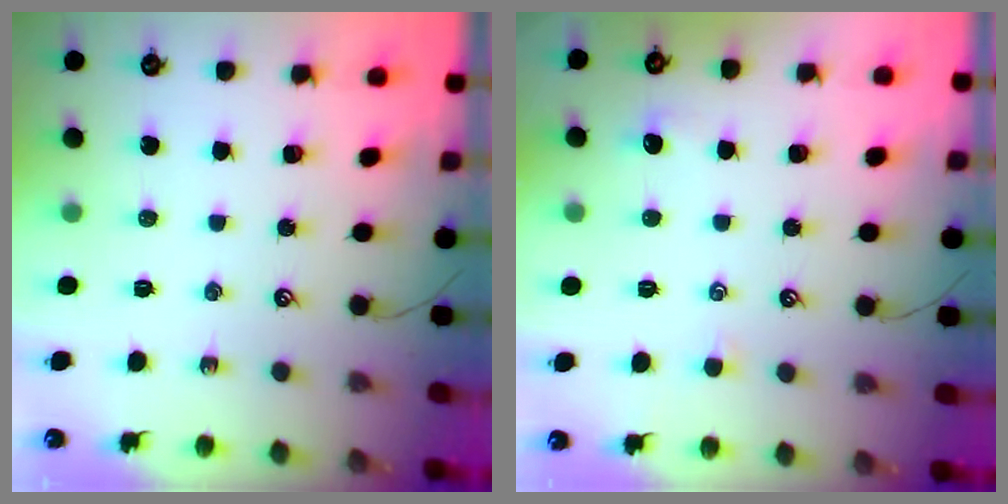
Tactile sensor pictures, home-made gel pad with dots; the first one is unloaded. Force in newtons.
{"total": 0.8, "press": 0.7, "slide": 0.5}